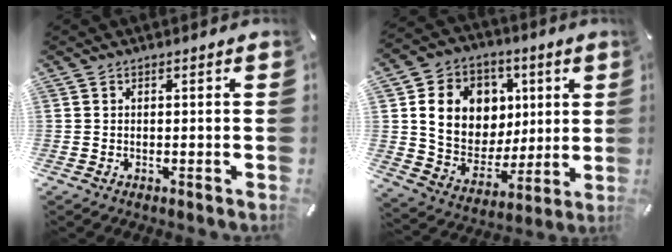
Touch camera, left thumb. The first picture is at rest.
{"total": 15.5, "force": [4.2, 13.4, 6.5], "torque": [-0.100, -0.013, 0.092]}